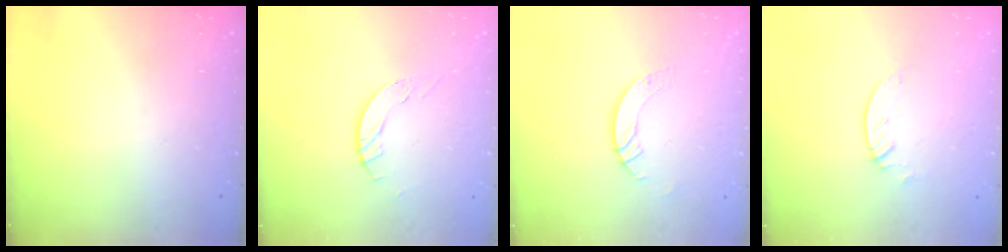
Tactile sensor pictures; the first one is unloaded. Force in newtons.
{"total": 4.0, "press": 4.0, "slide": 0.1}
{"total": 4.4, "press": 4.4, "slide": 0.1}
{"total": 2.3, "press": 2.3, "slide": 0.2}